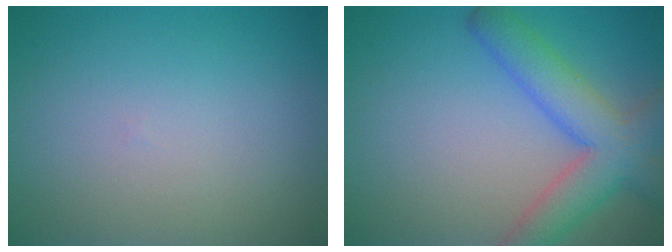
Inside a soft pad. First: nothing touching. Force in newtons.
{"total": 6.3, "press": 6.2, "slide": 0.4}